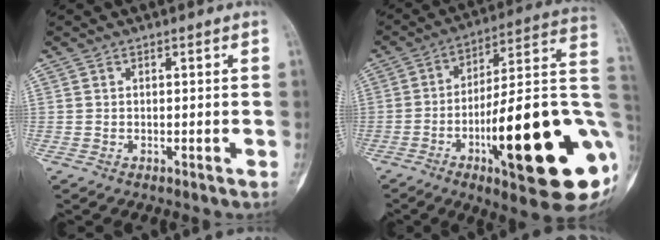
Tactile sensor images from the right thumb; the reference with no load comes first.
{"total": 29.9, "force": [-7.3, 7.2, 28.1], "torque": [-0.349, 0.006, -0.104]}